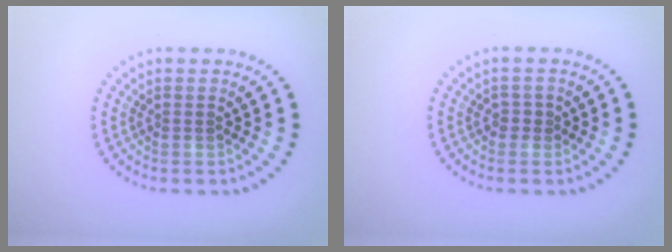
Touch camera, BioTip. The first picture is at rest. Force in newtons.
{"total": 0.5, "press": 0.4, "slide": 0.3}